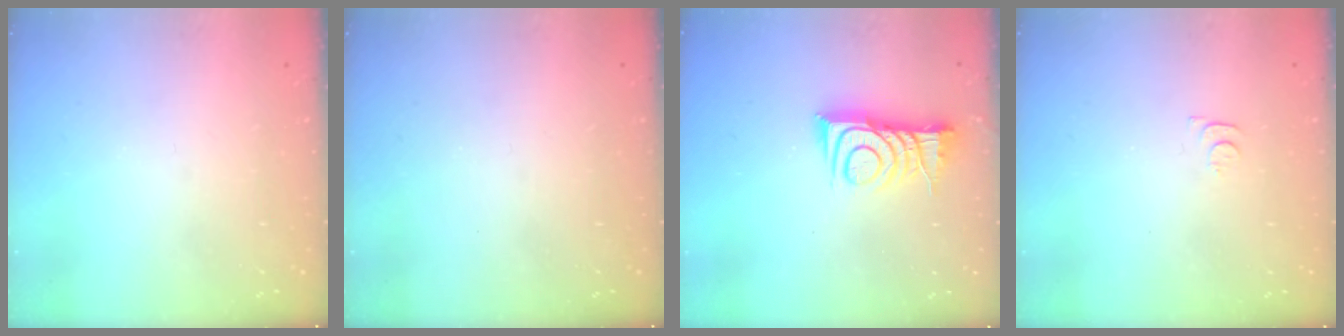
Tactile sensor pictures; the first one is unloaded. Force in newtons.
{"total": 0.0}
{"total": 10.1, "press": 10.1, "slide": 0.3}
{"total": 4.2, "press": 4.1, "slide": 0.7}